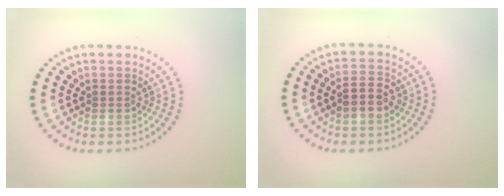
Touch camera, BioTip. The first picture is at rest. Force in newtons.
{"total": 2.6, "press": 2.6, "slide": 0.2}